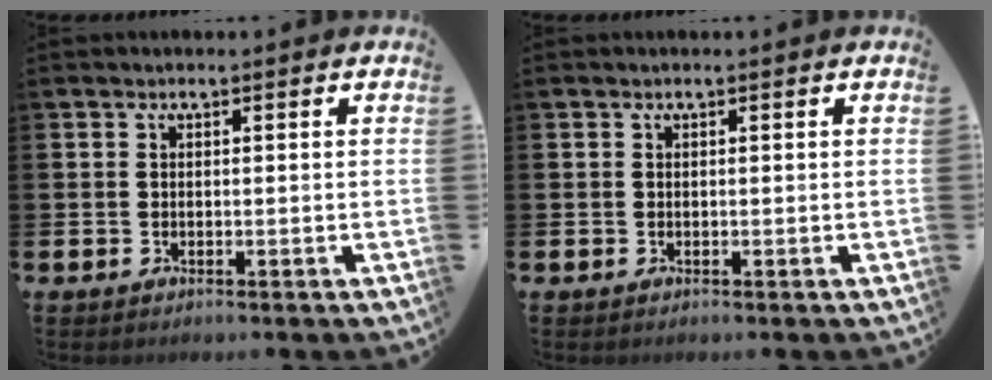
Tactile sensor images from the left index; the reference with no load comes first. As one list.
[{"total": 0.0}]